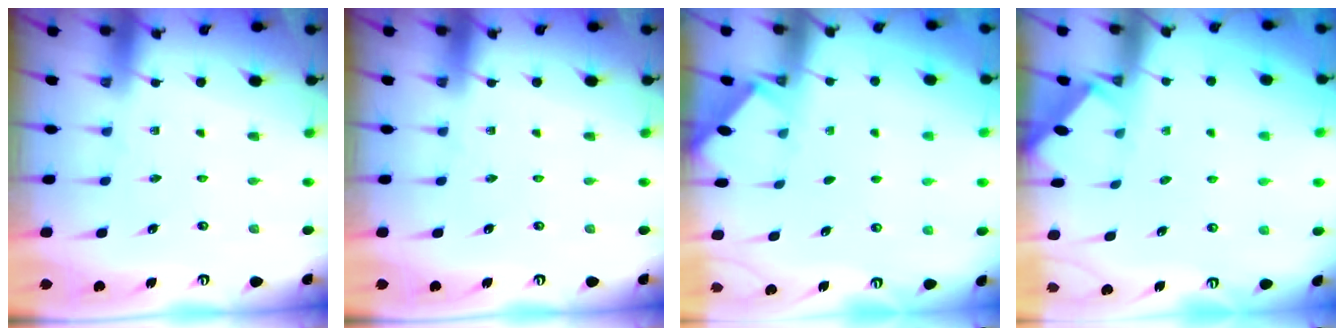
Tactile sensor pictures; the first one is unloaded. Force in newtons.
{"total": 0.0}
{"total": 1.7, "press": 1.6, "slide": 0.2}
{"total": 1.7, "press": 1.7, "slide": 0.2}